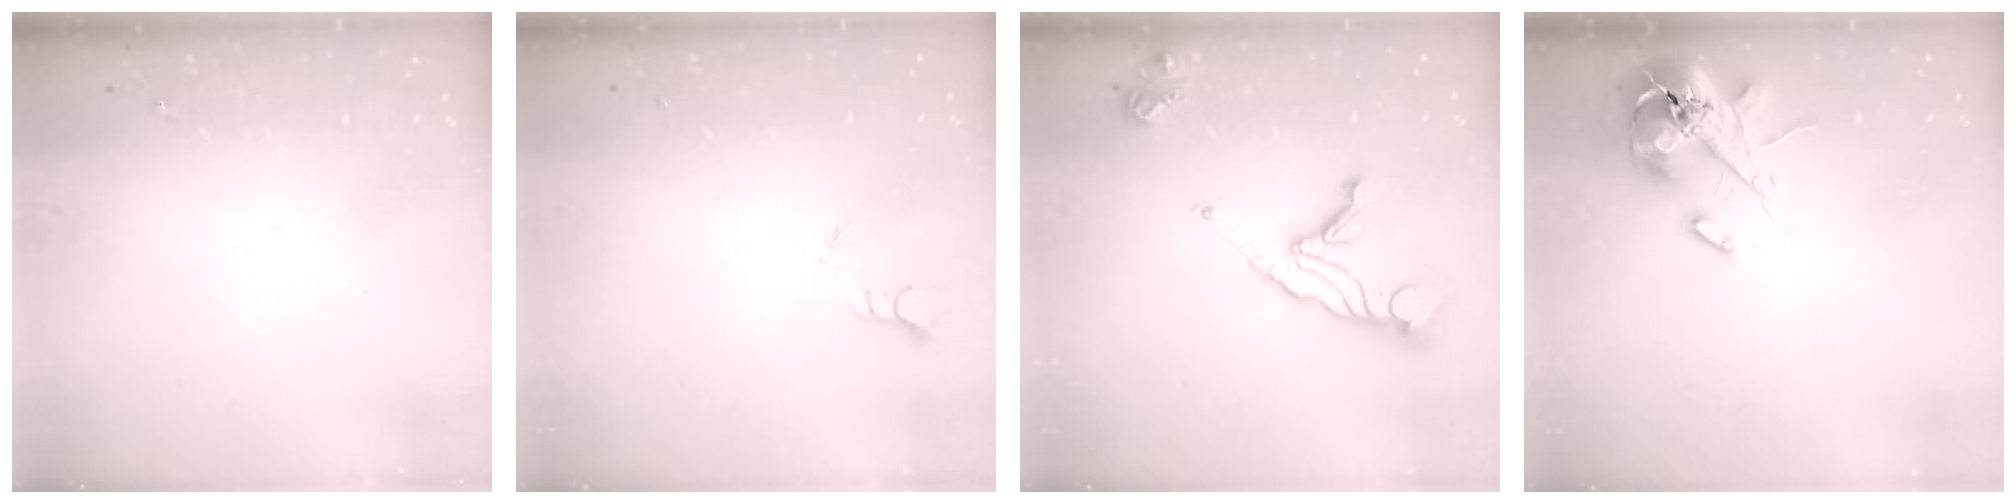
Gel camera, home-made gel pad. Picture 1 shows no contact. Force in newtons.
{"total": 2.0, "press": 2.0, "slide": 0.1}
{"total": 14.9, "press": 14.8, "slide": 1.5}
{"total": 13.0, "press": 12.8, "slide": 2.1}